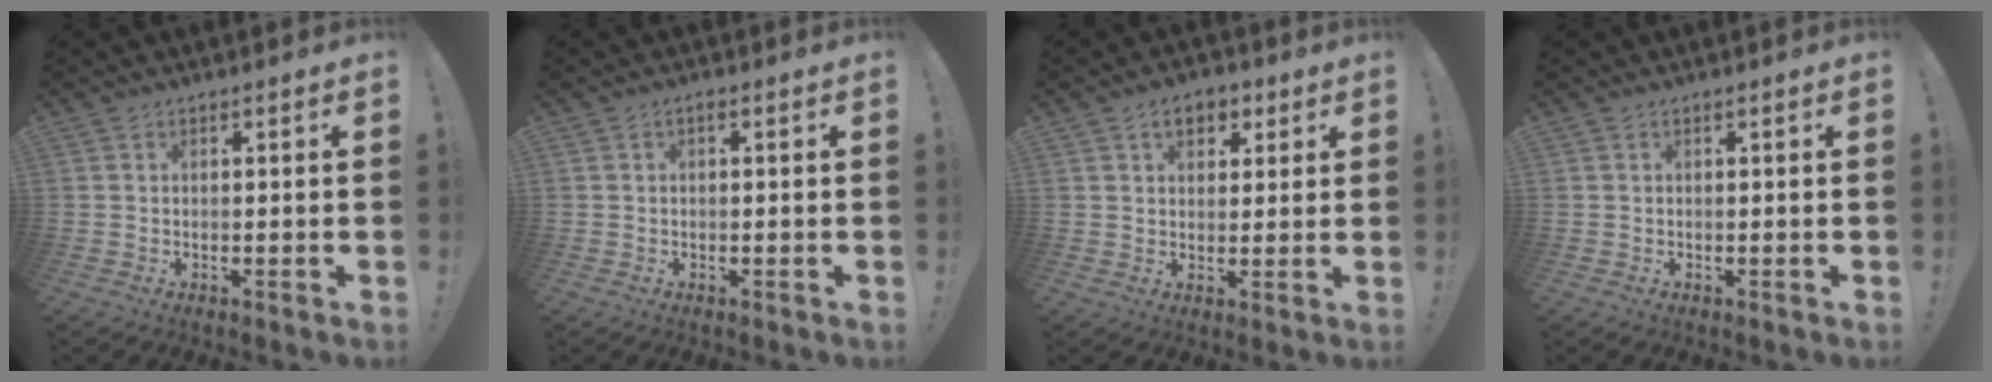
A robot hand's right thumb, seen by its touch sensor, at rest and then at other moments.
{"total": 0.8, "force": [-0.5, 0.3, 0.5], "torque": [-0.010, 0.003, -0.009]}
{"total": 6.8, "force": [2.9, 4.8, 3.9], "torque": [-0.048, -0.003, 0.052]}
{"total": 0.0}